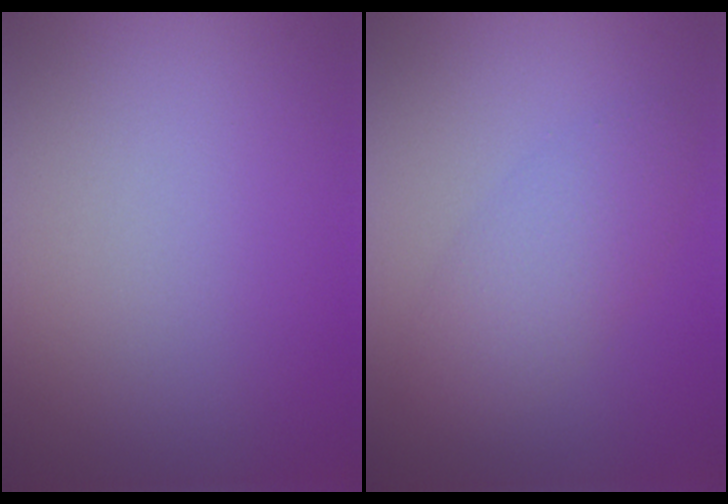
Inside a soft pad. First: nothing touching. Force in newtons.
{"total": 3.5, "press": 3.5, "slide": 0.1}